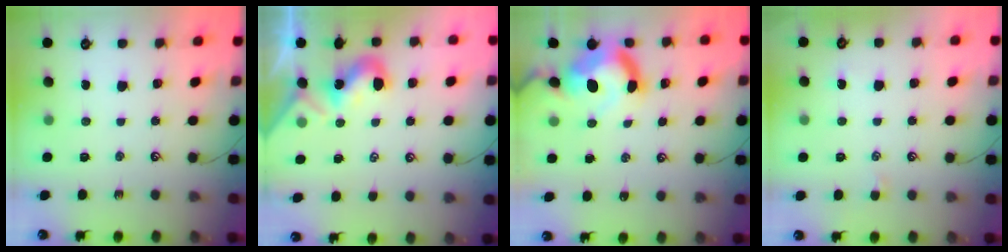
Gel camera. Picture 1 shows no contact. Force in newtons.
{"total": 1.8, "press": 1.8, "slide": 0.4}
{"total": 13.3, "press": 13.2, "slide": 1.6}
{"total": 1.8, "press": 1.7, "slide": 0.3}